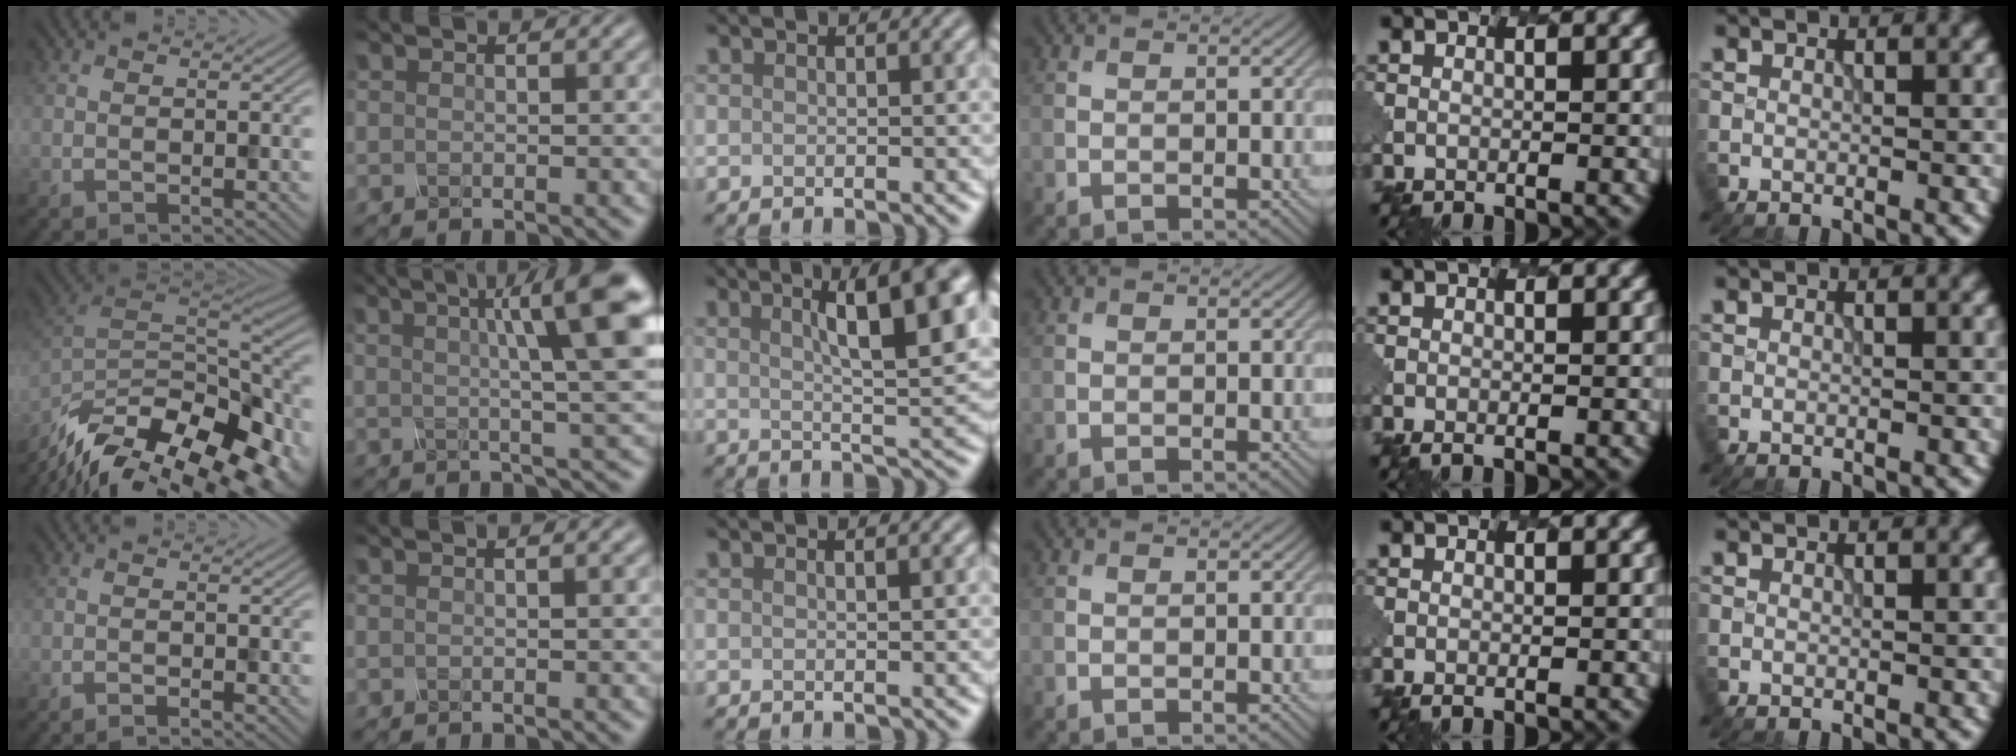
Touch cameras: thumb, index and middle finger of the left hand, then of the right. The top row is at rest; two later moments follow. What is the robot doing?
{"motion": "twist", "object": "rubiks cube"}